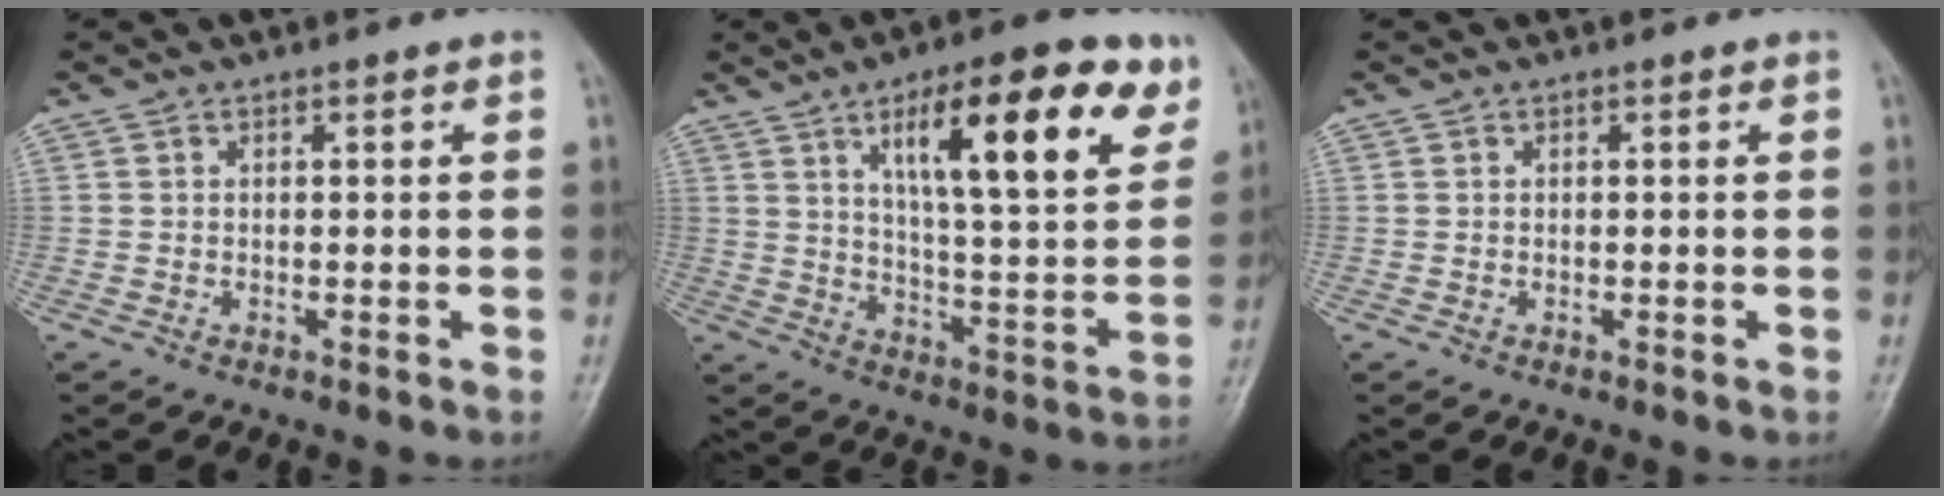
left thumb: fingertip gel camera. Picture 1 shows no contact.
{"total": 20.9, "force": [10.2, 6.2, 17.1], "torque": [-0.214, -0.037, 0.156]}
{"total": 0.0}